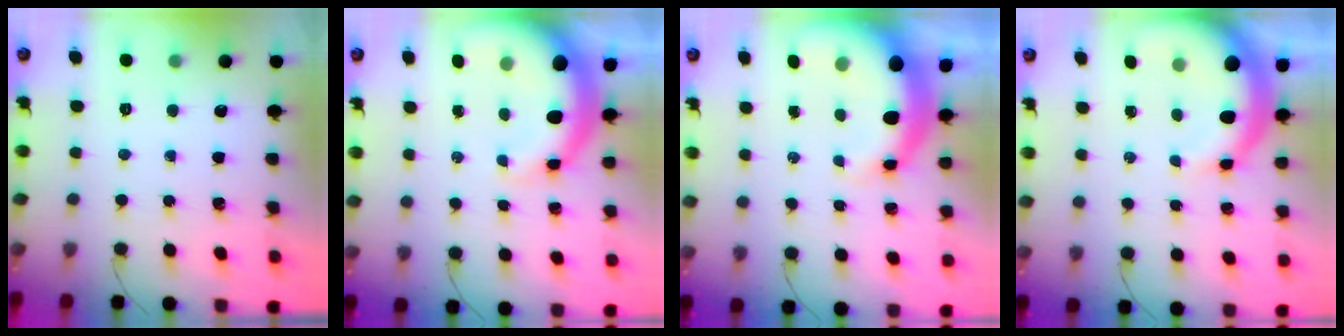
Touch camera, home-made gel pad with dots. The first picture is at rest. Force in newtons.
{"total": 7.7, "press": 7.4, "slide": 1.9}
{"total": 7.1, "press": 6.9, "slide": 1.7}
{"total": 7.8, "press": 7.7, "slide": 1.4}